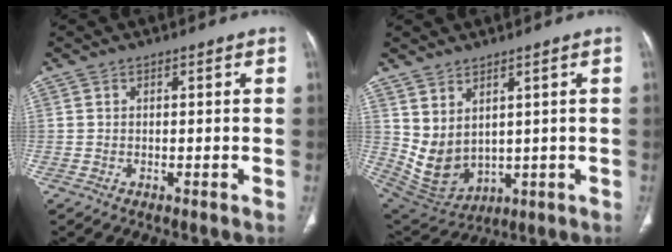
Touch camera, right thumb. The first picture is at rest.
{"total": 9.0, "force": [2.9, 5.8, 6.2], "torque": [-0.101, -0.025, 0.089]}